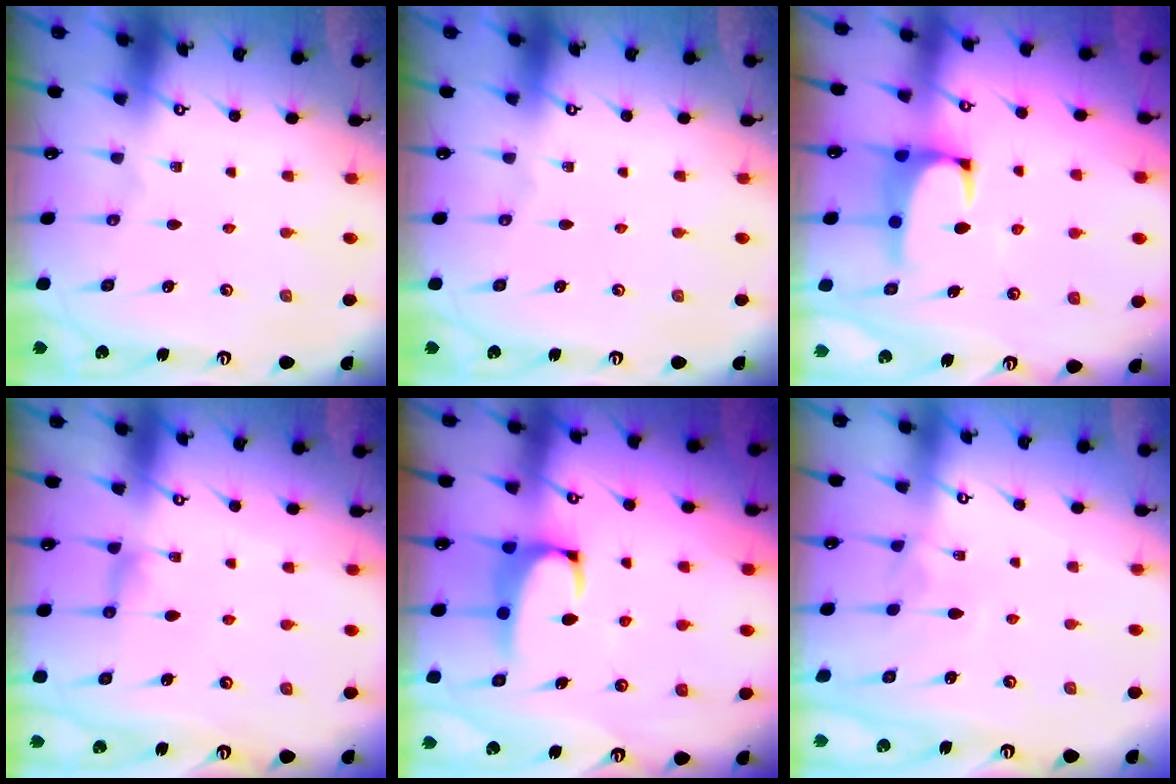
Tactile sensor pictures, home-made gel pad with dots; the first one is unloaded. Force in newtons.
{"total": 0.0}
{"total": 1.9, "press": 1.7, "slide": 0.8}
{"total": 2.2, "press": 2.2, "slide": 0.4}
{"total": 2.1, "press": 1.8, "slide": 0.9}
{"total": 2.8, "press": 2.8, "slide": 0.4}